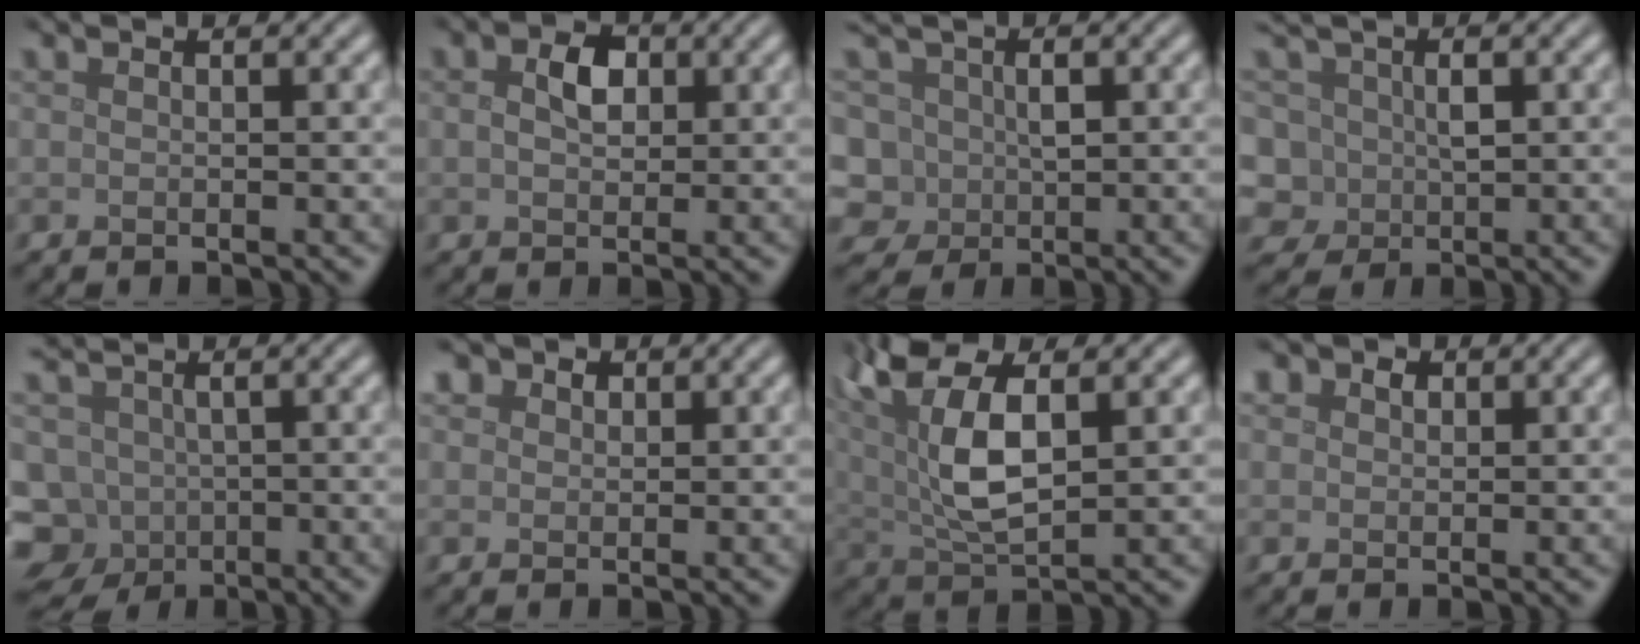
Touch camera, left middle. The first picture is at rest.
{"total": 2.7, "force": [0.5, 1.9, 1.8], "torque": [-0.039, 0.004, 0.008]}
{"total": 5.3, "force": [-0.3, 4.5, 2.8], "torque": [-0.051, 0.022, -0.015]}
{"total": 4.4, "force": [0.1, 3.5, 2.6], "torque": [-0.045, 0.008, 0.006]}
{"total": 6.8, "force": [-2.8, 5.6, 2.7], "torque": [-0.063, -0.007, -0.044]}
{"total": 2.6, "force": [1.6, 1.9, 1.0], "torque": [-0.023, 0.004, 0.017]}
{"total": 8.7, "force": [2.3, 3.9, 7.4], "torque": [-0.160, 0.015, 0.040]}
{"total": 2.0, "force": [1.0, 1.5, 0.8], "torque": [-0.011, 0.007, 0.004]}